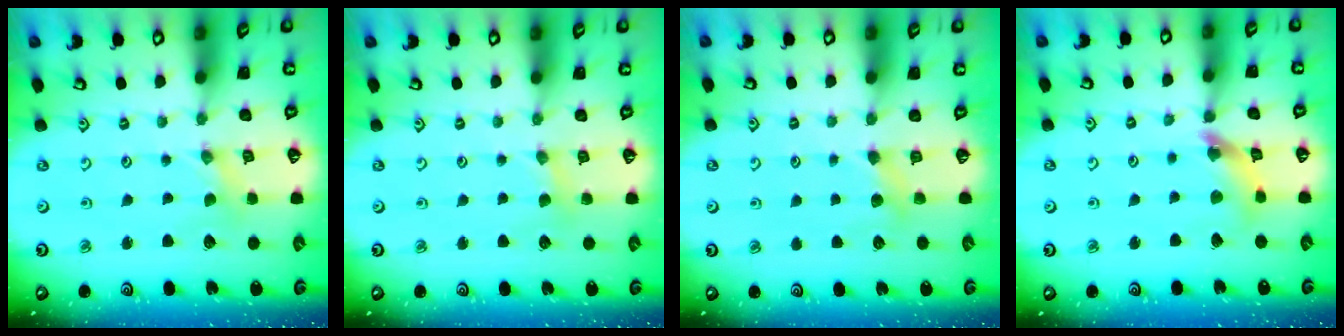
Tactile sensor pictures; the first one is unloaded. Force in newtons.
{"total": 2.7, "press": 2.7, "slide": 0.4}
{"total": 3.1, "press": 3.1, "slide": 0.4}
{"total": 9.0, "press": 8.9, "slide": 1.0}